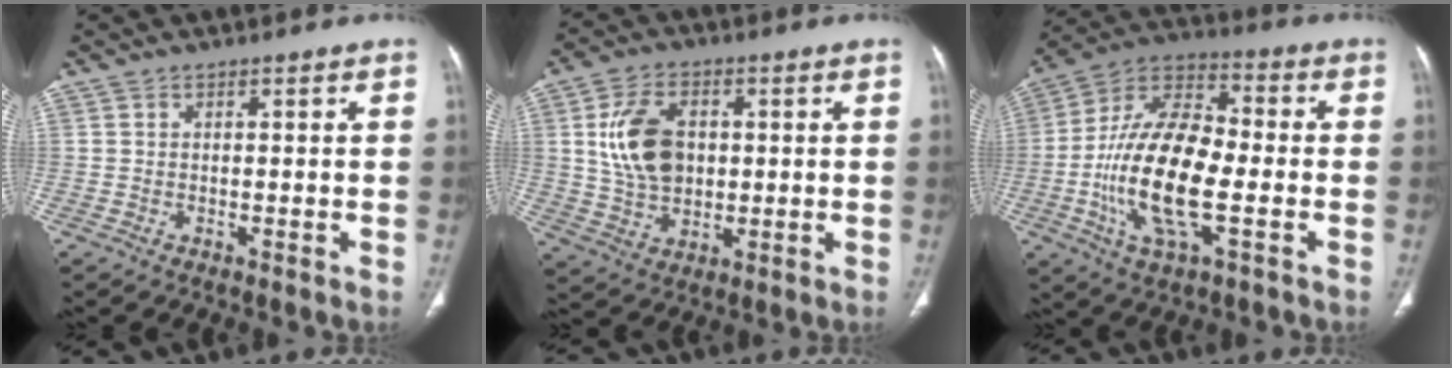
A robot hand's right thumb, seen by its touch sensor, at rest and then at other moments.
{"total": 11.7, "force": [1.7, 8.0, 8.4], "torque": [-0.141, -0.002, 0.038]}
{"total": 19.5, "force": [-3.8, 8.6, 17.0], "torque": [-0.323, 0.023, -0.072]}